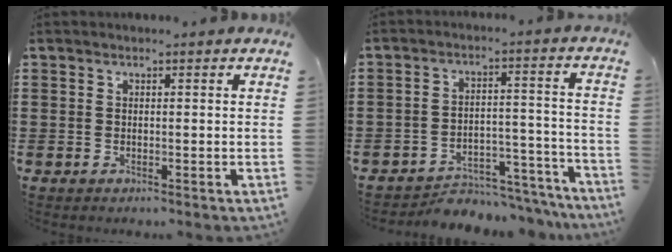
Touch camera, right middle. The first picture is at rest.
{"total": 5.1, "force": [-4.9, 1.1, 1.0], "torque": [-0.018, 0.013, -0.098]}